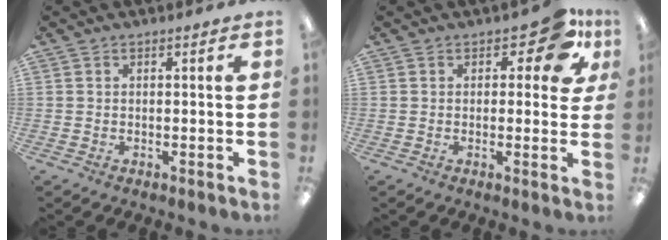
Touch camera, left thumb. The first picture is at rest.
{"total": 8.0, "force": [3.9, 4.0, 5.8], "torque": [-0.060, -0.016, 0.063]}